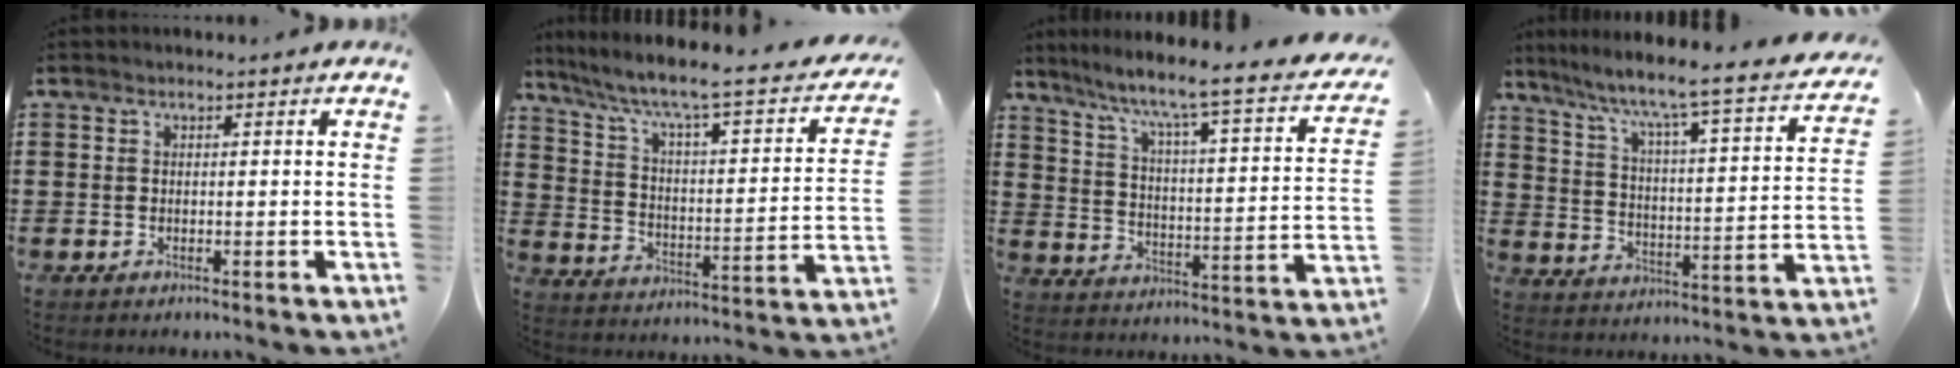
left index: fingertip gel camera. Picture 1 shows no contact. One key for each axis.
{"total": 5.9, "fx": 3.8, "fy": 0.7, "fz": 4.5, "tx": -0.104, "ty": -0.033, "tz": 0.050}
{"total": 5.3, "fx": 4.1, "fy": -0.7, "fz": 3.3, "tx": -0.084, "ty": -0.051, "tz": 0.053}
{"total": 5.4, "fx": 4.5, "fy": -0.7, "fz": 2.9, "tx": -0.078, "ty": -0.053, "tz": 0.060}